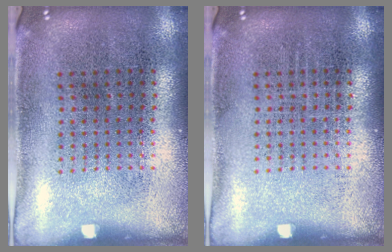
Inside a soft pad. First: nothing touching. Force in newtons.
{"total": 0.0}